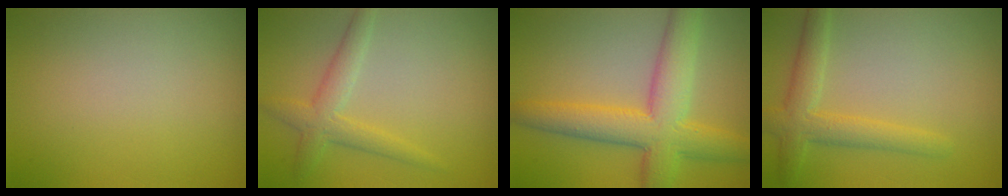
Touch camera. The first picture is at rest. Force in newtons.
{"total": 2.8, "press": 2.8, "slide": 0.0}
{"total": 7.7, "press": 7.7, "slide": 0.2}
{"total": 3.5, "press": 3.5, "slide": 0.2}